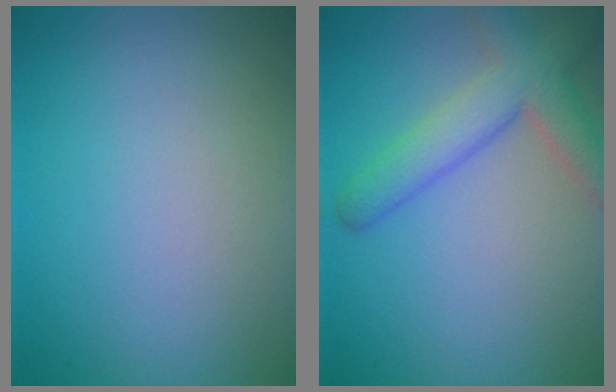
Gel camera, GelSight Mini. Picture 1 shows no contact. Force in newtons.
{"total": 5.2, "press": 5.2, "slide": 0.4}